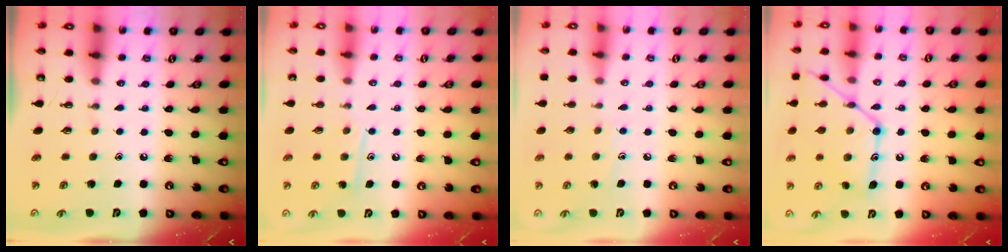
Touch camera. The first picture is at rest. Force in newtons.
{"total": 7.9, "press": 7.9, "slide": 0.6}
{"total": 5.3, "press": 5.3, "slide": 0.6}
{"total": 16.3, "press": 16.2, "slide": 1.3}